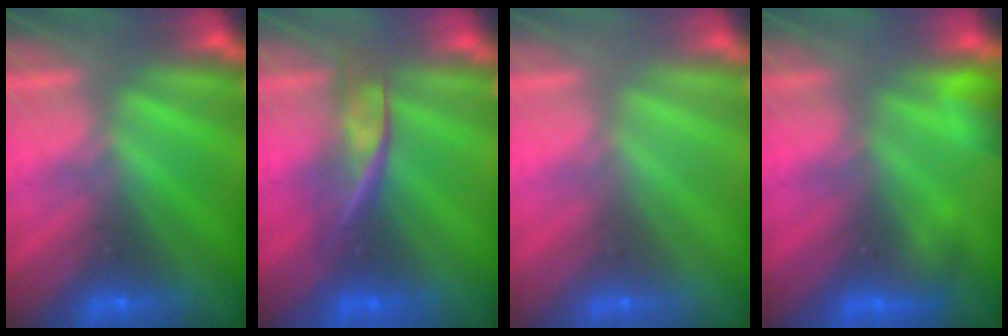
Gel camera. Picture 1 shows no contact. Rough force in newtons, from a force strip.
{"total": 2.4}
{"total": 3.4}
{"total": 4.8}